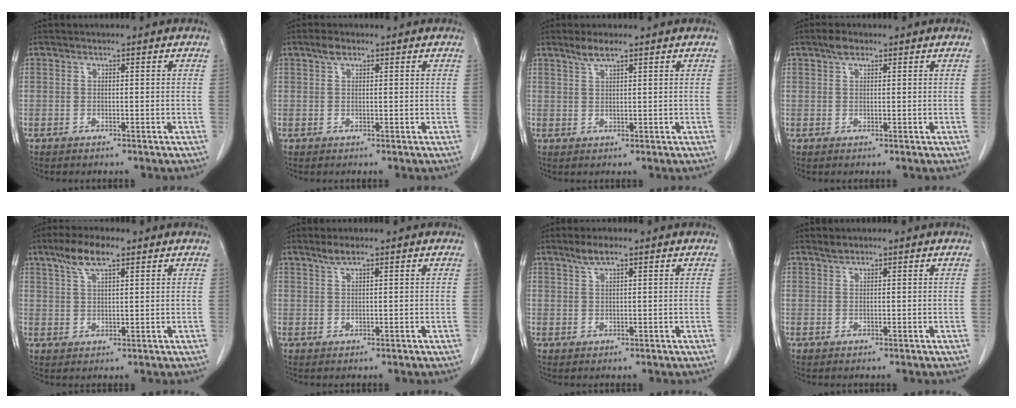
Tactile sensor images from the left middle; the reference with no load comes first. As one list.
[{"total": 1.6, "force": [1.1, 0.7, 1.0], "torque": [-0.022, 0.007, 0.019]}, {"total": 2.6, "force": [2.0, 0.2, 1.6], "torque": [-0.040, 0.001, 0.041]}, {"total": 2.0, "force": [1.3, 0.8, 1.2], "torque": [-0.026, 0.007, 0.024]}, {"total": 6.0, "force": [3.9, 1.3, 4.3], "torque": [-0.095, 0.012, 0.075]}, {"total": 1.7, "force": [1.3, 0.0, 1.0], "torque": [-0.025, 0.002, 0.028]}, {"total": 2.5, "force": [1.8, 0.2, 1.7], "torque": [-0.041, 0.004, 0.036]}, {"total": 0.8, "force": [0.8, 0.1, 0.2], "torque": [-0.010, 0.002, 0.019]}]